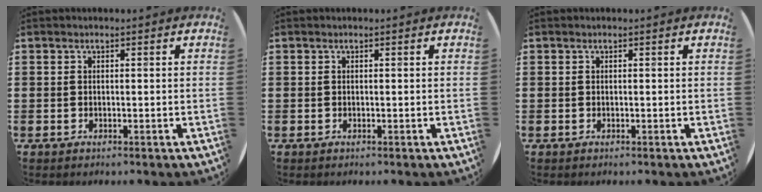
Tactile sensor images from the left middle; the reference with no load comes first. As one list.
[{"total": 0.0}, {"total": 0.0}]